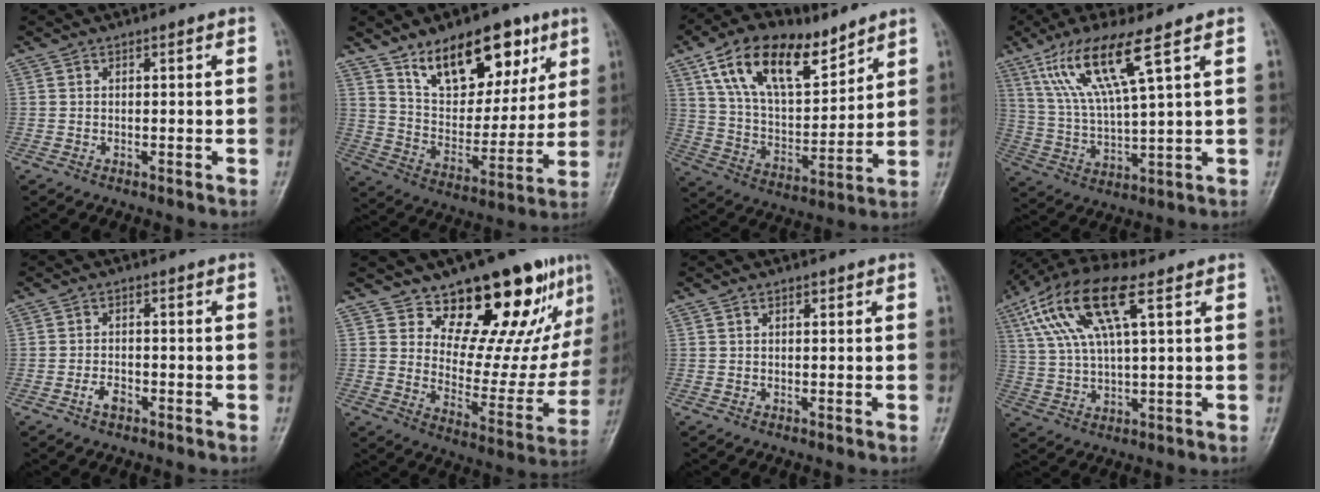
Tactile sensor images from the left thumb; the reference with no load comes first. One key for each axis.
{"total": 18.7, "fx": 11.0, "fy": 9.8, "fz": 11.6, "tx": -0.121, "ty": -0.055, "tz": 0.188}
{"total": 18.7, "fx": 11.0, "fy": 9.2, "fz": 12.0, "tx": -0.173, "ty": -0.043, "tz": 0.204}
{"total": 13.0, "fx": 6.9, "fy": 1.6, "fz": 10.9, "tx": -0.233, "ty": -0.025, "tz": 0.141}
{"total": 2.6, "fx": -1.4, "fy": 1.4, "fz": 1.6, "tx": -0.028, "ty": 0.010, "tz": -0.025}
{"total": 20.8, "fx": 12.0, "fy": 9.0, "fz": 14.4, "tx": -0.156, "ty": -0.065, "tz": 0.192}
{"total": 0.8, "fx": 0.4, "fy": 0.4, "fz": 0.5, "tx": -0.006, "ty": -0.001, "tz": 0.006}
{"total": 15.7, "fx": 6.5, "fy": 5.3, "fz": 13.3, "tx": -0.273, "ty": 0.011, "tz": 0.120}